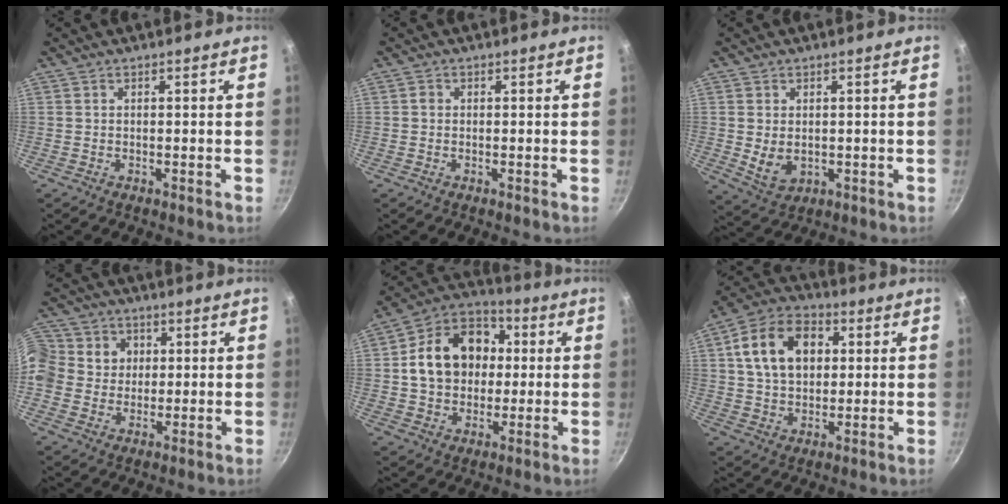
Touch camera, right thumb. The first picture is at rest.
{"total": 0.8, "force": [-0.1, 0.7, 0.3], "torque": [-0.003, 0.004, -0.003]}
{"total": 5.5, "force": [0.0, 3.9, 3.8], "torque": [-0.063, -0.014, 0.014]}
{"total": 13.7, "force": [2.0, 12.6, 4.9], "torque": [-0.107, 0.022, 0.024]}
{"total": 17.3, "force": [1.9, 13.6, 10.5], "torque": [-0.147, 0.031, 0.021]}
{"total": 14.8, "force": [3.5, 10.5, 9.9], "torque": [-0.146, 0.015, 0.046]}